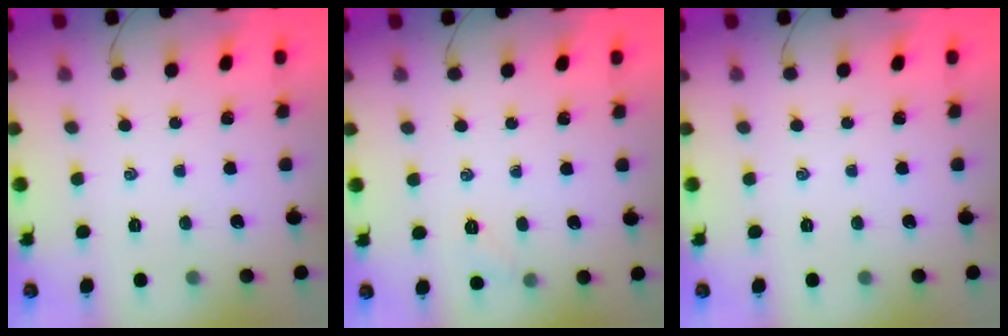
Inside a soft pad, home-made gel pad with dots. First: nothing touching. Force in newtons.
{"total": 4.6, "press": 4.4, "slide": 1.3}
{"total": 0.0}